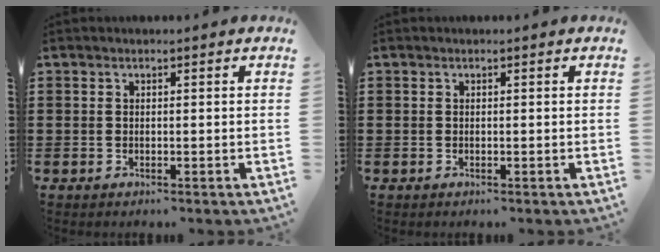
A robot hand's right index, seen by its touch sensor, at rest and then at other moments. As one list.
[{"total": 0.0}]